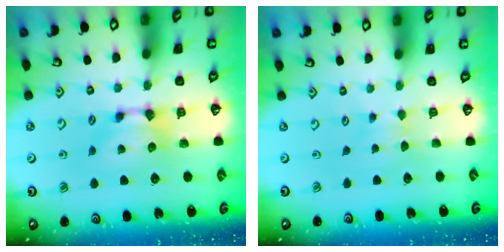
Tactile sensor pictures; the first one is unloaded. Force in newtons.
{"total": 3.0, "press": 2.9, "slide": 0.4}